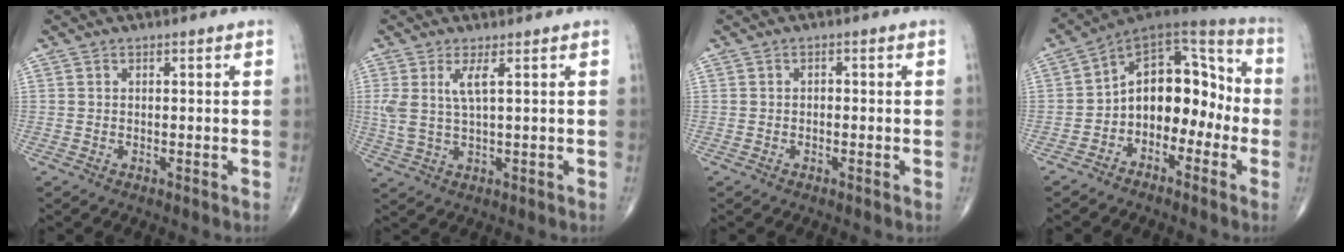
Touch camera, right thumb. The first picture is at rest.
{"total": 4.9, "force": [1.6, 0.9, 4.5], "torque": [-0.116, -0.009, 0.040]}
{"total": 0.8, "force": [-0.2, 0.6, 0.6], "torque": [-0.003, 0.003, -0.007]}
{"total": 14.5, "force": [-2.9, 9.7, 10.5], "torque": [-0.110, 0.071, -0.060]}